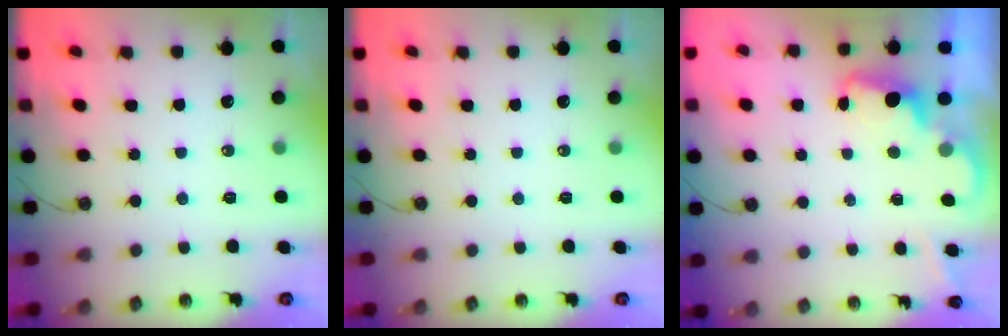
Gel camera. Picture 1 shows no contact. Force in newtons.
{"total": 0.0}
{"total": 2.1, "press": 2.1, "slide": 0.5}